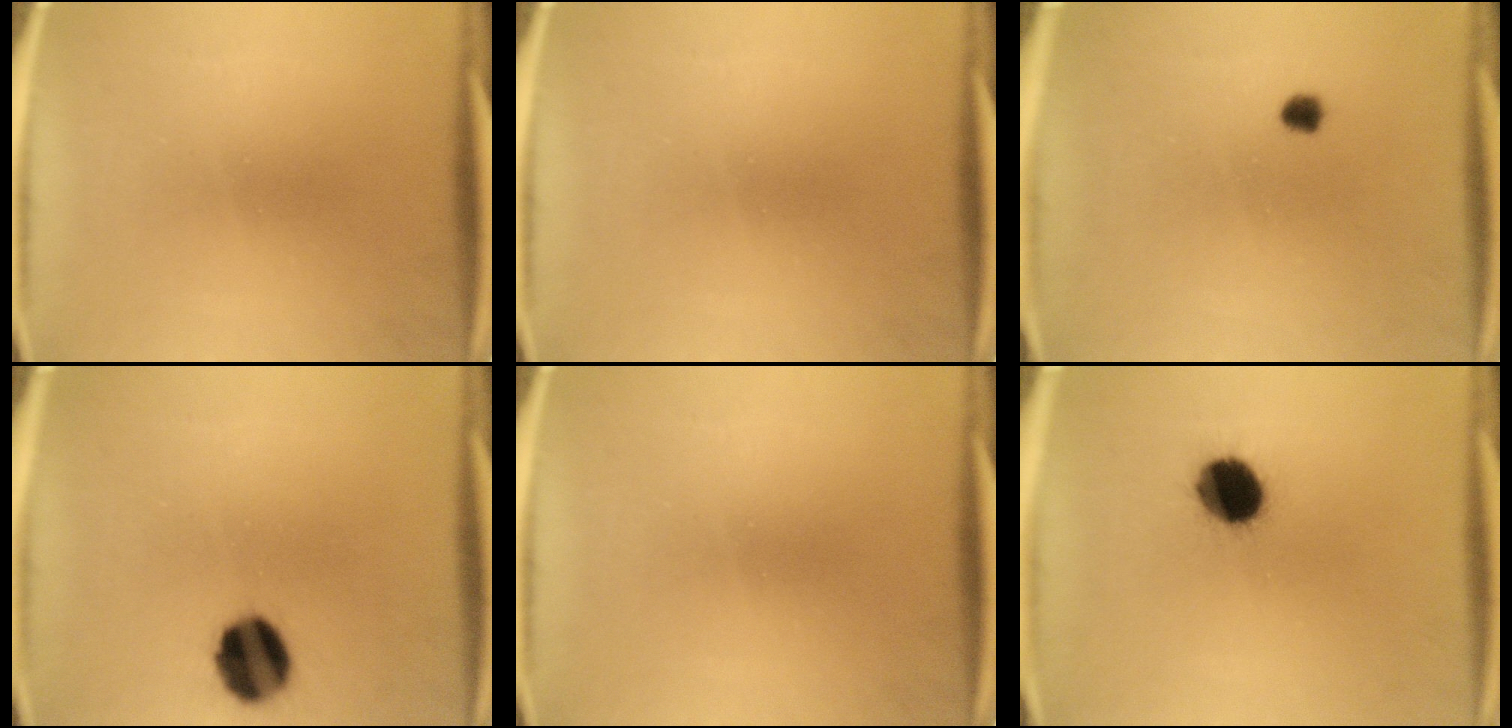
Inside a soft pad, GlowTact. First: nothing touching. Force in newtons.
{"total": 0.0}
{"total": 1.9}
{"total": 11.7}
{"total": 0.0}
{"total": 10.8}